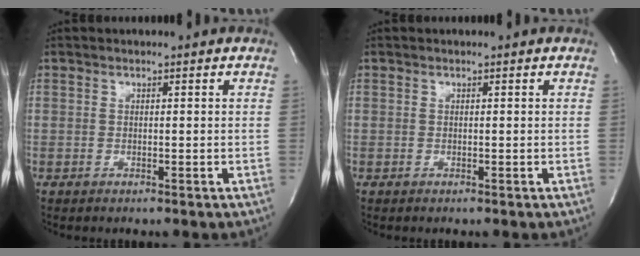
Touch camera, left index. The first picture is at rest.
{"total": 0.0}